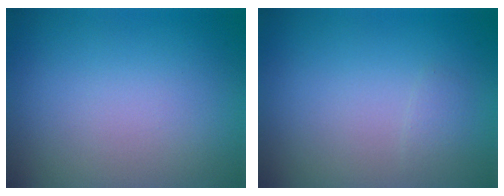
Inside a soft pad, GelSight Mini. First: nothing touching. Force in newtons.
{"total": 0.7, "press": 0.7, "slide": 0.0}